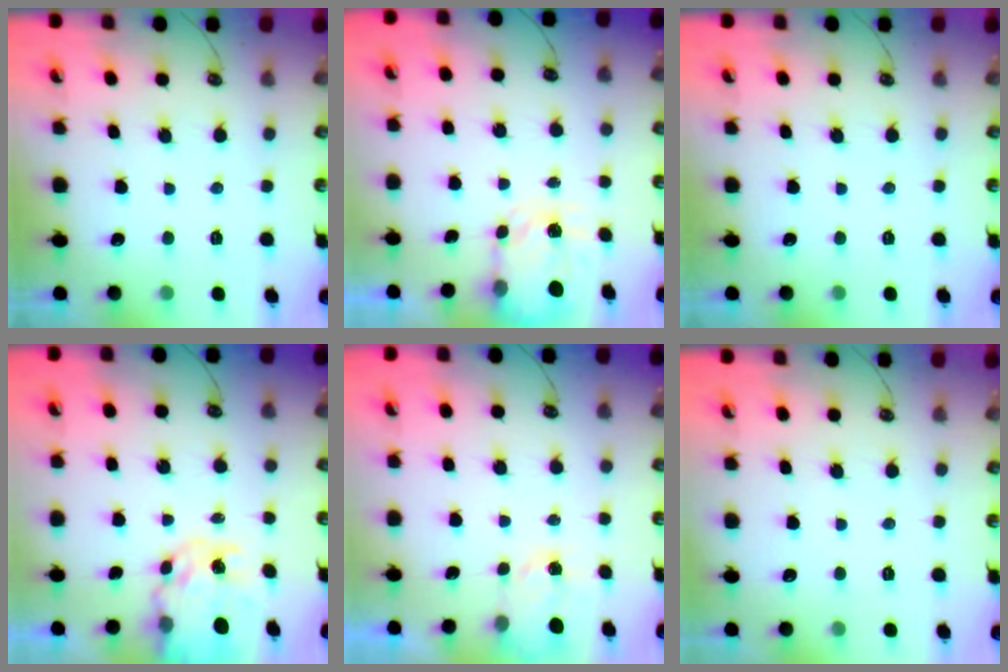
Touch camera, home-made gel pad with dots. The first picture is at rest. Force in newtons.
{"total": 4.3, "press": 4.2, "slide": 0.4}
{"total": 0.0}
{"total": 8.7, "press": 8.7, "slide": 0.8}
{"total": 1.5, "press": 1.5, "slide": 0.2}
{"total": 0.0}